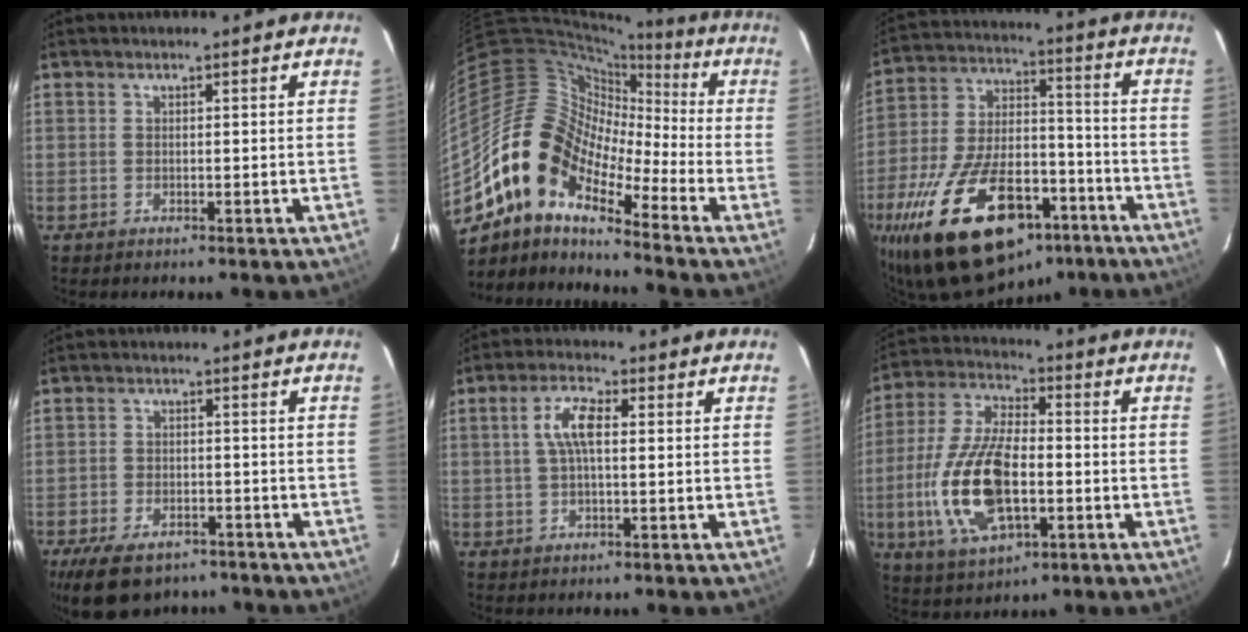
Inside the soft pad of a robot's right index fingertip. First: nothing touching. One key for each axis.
{"total": 15.2, "fx": -10.0, "fy": 7.1, "fz": 9.1, "tx": -0.148, "ty": 0.004, "tz": -0.210}
{"total": 28.0, "fx": -16.6, "fy": 13.6, "fz": 18.0, "tx": -0.348, "ty": -0.007, "tz": -0.253}
{"total": 12.6, "fx": -8.9, "fy": 6.6, "fz": 6.1, "tx": -0.146, "ty": -0.008, "tz": -0.139}
{"total": 5.5, "fx": 0.7, "fy": 1.9, "fz": 5.1, "tx": -0.102, "ty": 0.013, "tz": 0.013}
{"total": 17.4, "fx": -3.8, "fy": 7.9, "fz": 15.0, "tx": -0.323, "ty": -0.005, "tz": -0.067}